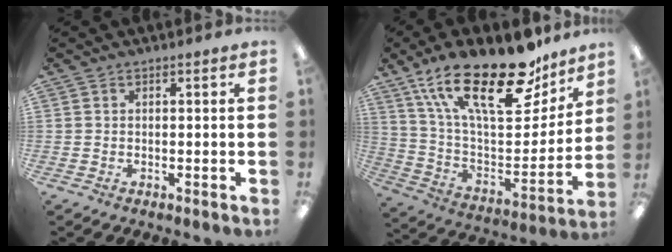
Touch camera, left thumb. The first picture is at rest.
{"total": 28.0, "force": [17.4, 11.5, 18.8], "torque": [-0.295, -0.093, 0.301]}